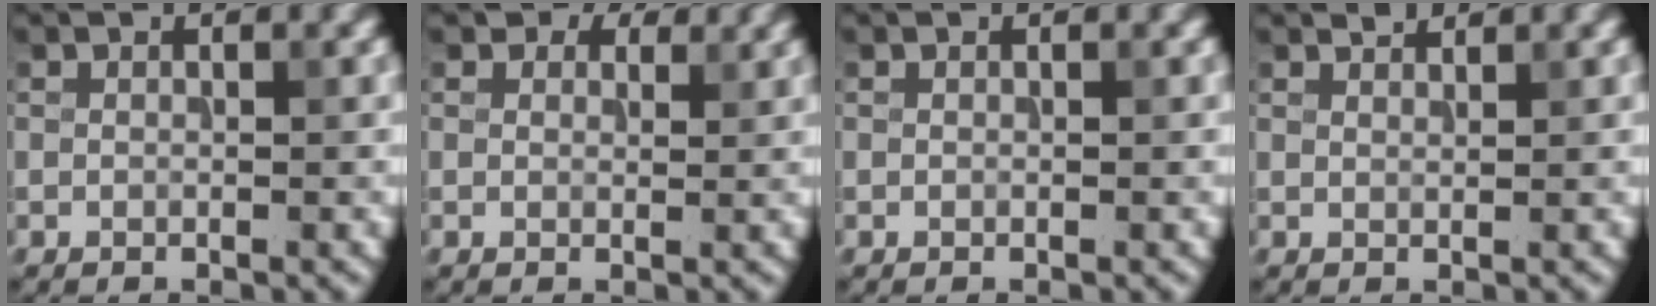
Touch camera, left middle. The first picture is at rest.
{"total": 2.2, "force": [1.7, 1.2, 0.8], "torque": [-0.014, -0.004, 0.017]}
{"total": 0.0}
{"total": 1.0, "force": [1.0, 0.0, 0.1], "torque": [-0.002, -0.001, 0.016]}